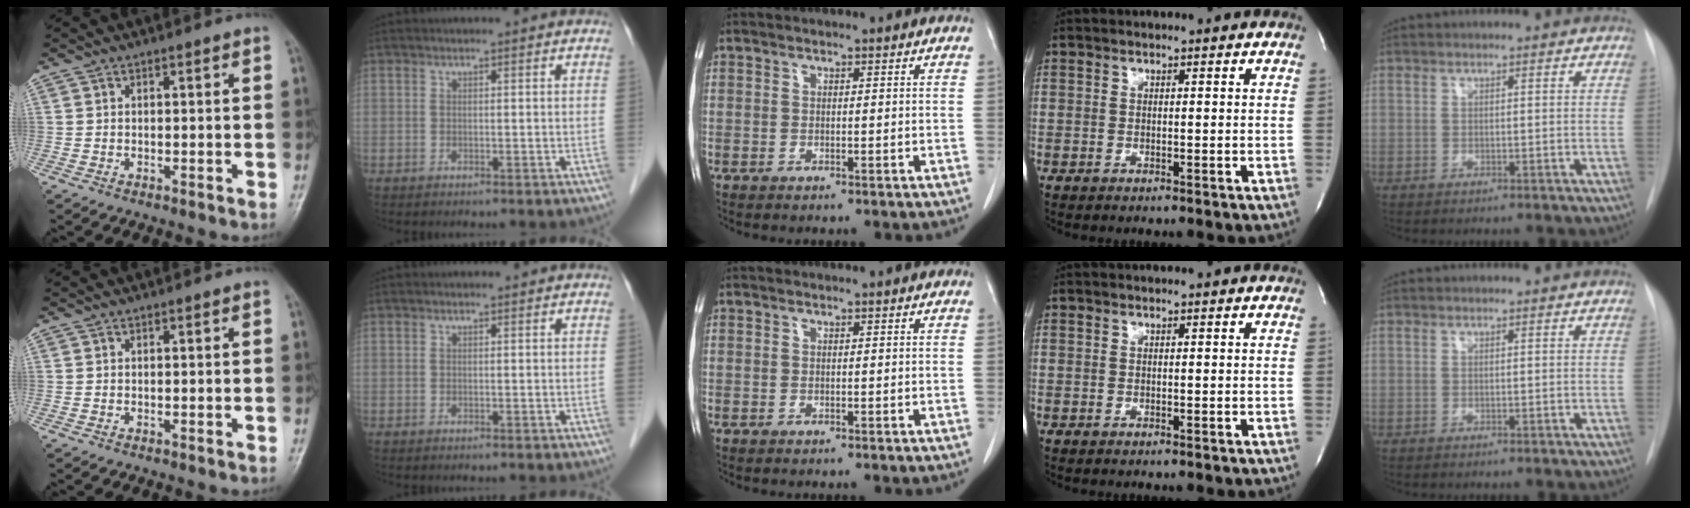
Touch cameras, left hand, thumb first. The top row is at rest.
{}